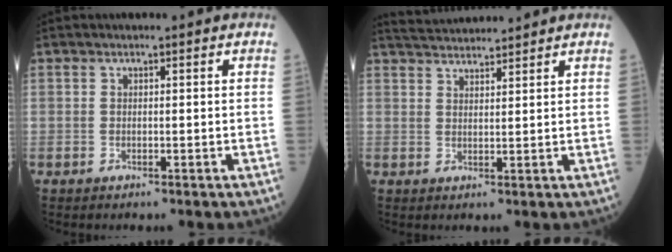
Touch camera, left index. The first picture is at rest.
{"total": 6.4, "force": [6.3, -0.2, 1.3], "torque": [-0.030, 0.030, 0.107]}